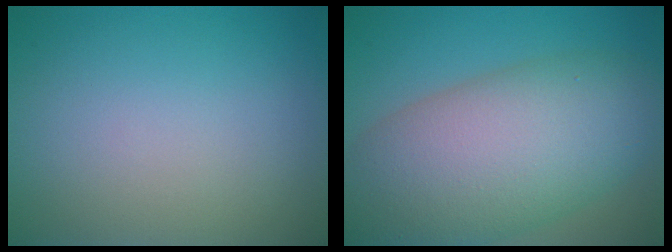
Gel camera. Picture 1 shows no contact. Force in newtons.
{"total": 11.6, "press": 11.6, "slide": 0.3}